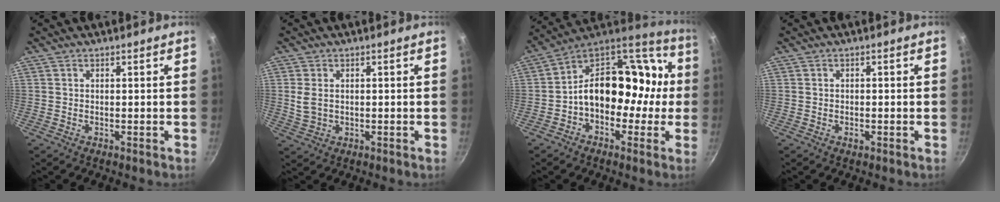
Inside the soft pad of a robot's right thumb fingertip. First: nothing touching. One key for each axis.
{"total": 3.9, "fx": 0.4, "fy": 2.8, "fz": 2.7, "tx": -0.052, "ty": 0.002, "tz": 0.011}
{"total": 18.9, "fx": -1.3, "fy": 14.0, "fz": 12.6, "tx": -0.130, "ty": 0.076, "tz": -0.032}
{"total": 1.2, "fx": -0.5, "fy": 0.8, "fz": 0.8, "tx": -0.013, "ty": 0.003, "tz": -0.010}